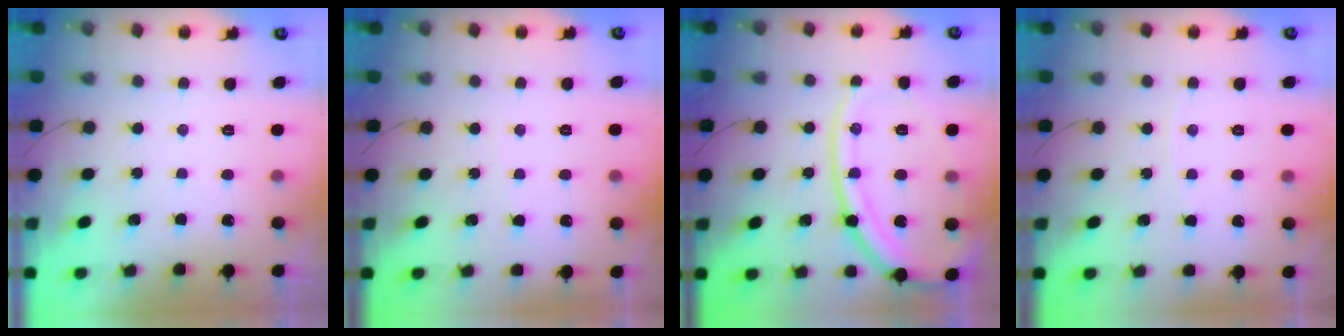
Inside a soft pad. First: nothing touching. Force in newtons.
{"total": 2.5, "press": 2.5, "slide": 0.3}
{"total": 15.3, "press": 15.2, "slide": 1.7}
{"total": 2.6, "press": 2.6, "slide": 0.2}